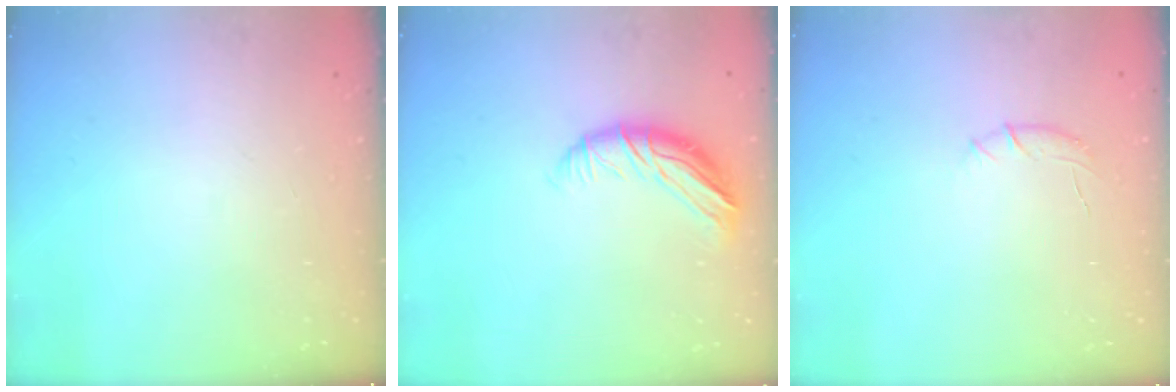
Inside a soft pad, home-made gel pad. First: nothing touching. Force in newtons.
{"total": 11.1, "press": 11.0, "slide": 1.4}
{"total": 6.5, "press": 6.3, "slide": 1.6}